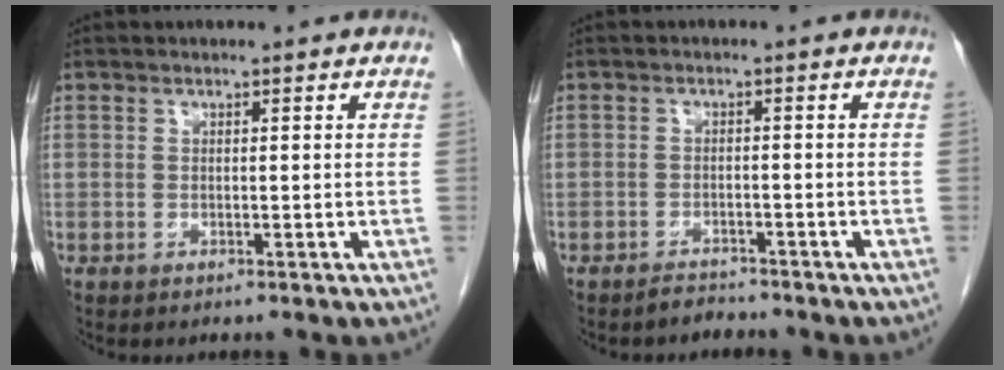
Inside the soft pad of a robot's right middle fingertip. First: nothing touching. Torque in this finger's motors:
{"motor_torque": [0.47, -0.26, -0.05, -0.01]}